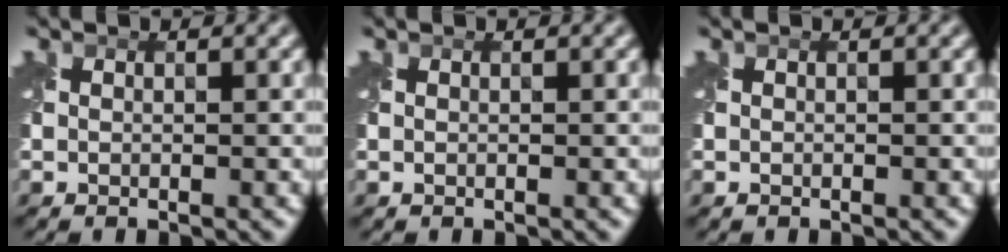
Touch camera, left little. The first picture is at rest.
{"total": 0.0}
{"total": 0.0}